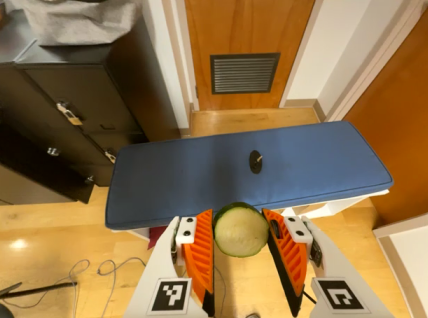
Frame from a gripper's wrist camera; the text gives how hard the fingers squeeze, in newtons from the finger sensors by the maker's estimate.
{"total": 6.7, "left": 6.8, "right": 6.7}